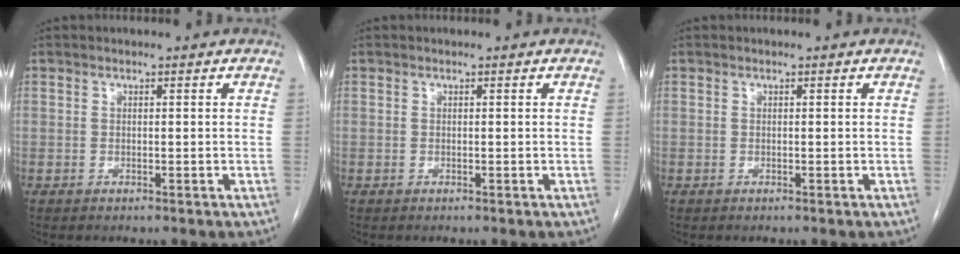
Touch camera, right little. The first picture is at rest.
{"total": 0.0}
{"total": 0.0}